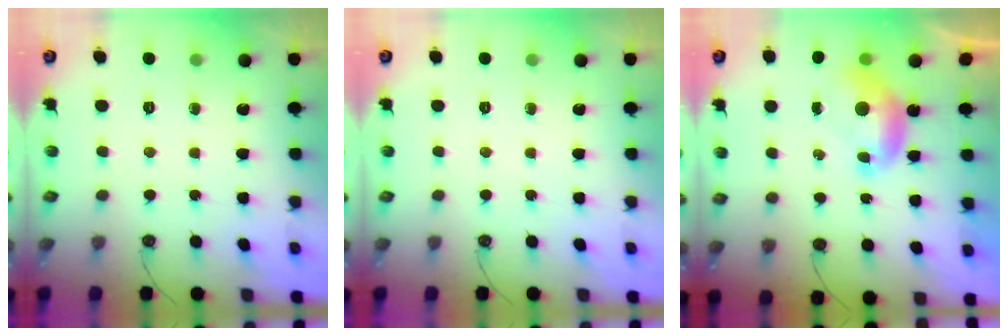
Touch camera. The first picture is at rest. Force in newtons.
{"total": 0.0}
{"total": 0.0}